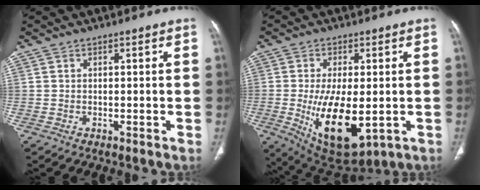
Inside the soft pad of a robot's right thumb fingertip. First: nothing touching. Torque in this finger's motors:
{"motor_torque": [-0.18, 1.60, 1.49, -0.17, 0.13]}